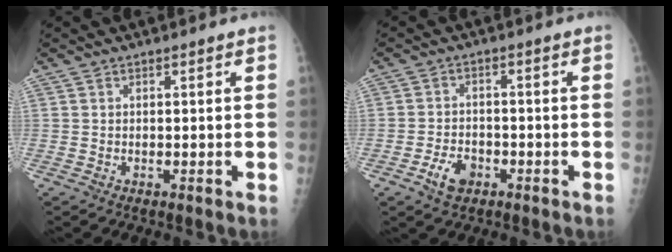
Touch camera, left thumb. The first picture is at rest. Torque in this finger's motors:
{"motor_torque": [-0.36, 0.45, 0.36, 0.15, 0.06]}